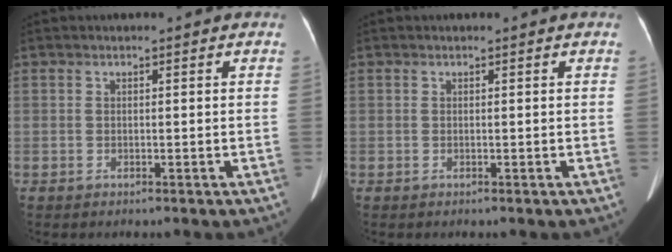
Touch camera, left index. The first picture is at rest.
{"total": 0.0}